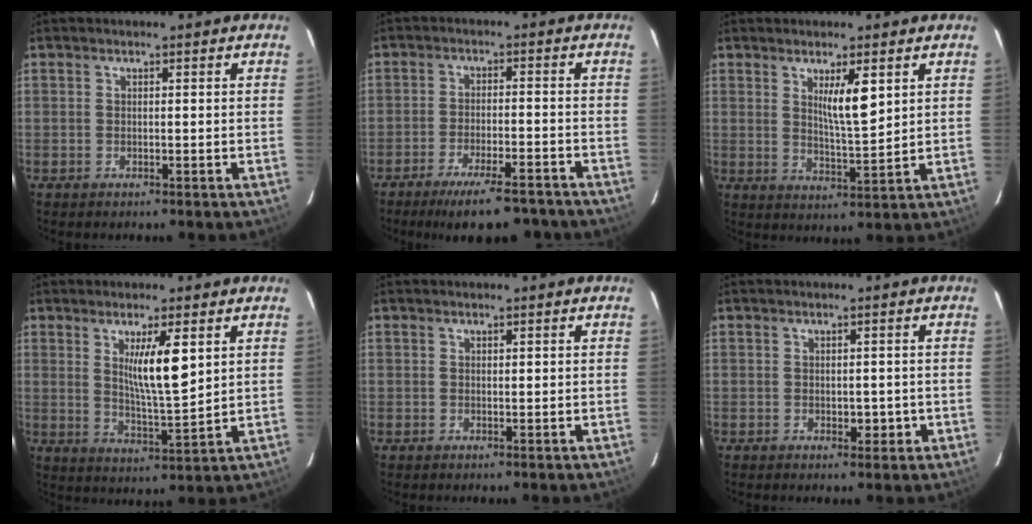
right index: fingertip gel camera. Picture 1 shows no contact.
{"total": 12.5, "force": [-10.1, 2.3, 6.9], "torque": [-0.107, -0.008, -0.154]}
{"total": 6.3, "force": [2.5, 1.1, 5.7], "torque": [-0.099, -0.009, 0.047]}
{"total": 8.5, "force": [2.9, 1.1, 7.9], "torque": [-0.138, -0.012, 0.054]}
{"total": 0.7, "force": [0.2, 0.3, 0.6], "torque": [-0.013, 0.001, 0.004]}
{"total": 2.5, "force": [-0.6, 1.5, 1.9], "torque": [-0.030, 0.002, -0.002]}